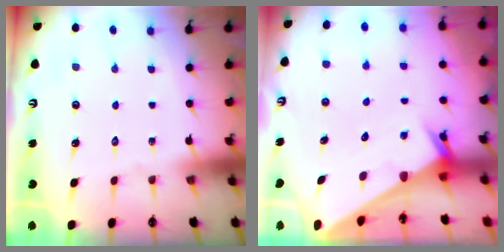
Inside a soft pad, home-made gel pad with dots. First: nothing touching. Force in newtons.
{"total": 2.4, "press": 2.4, "slide": 0.1}